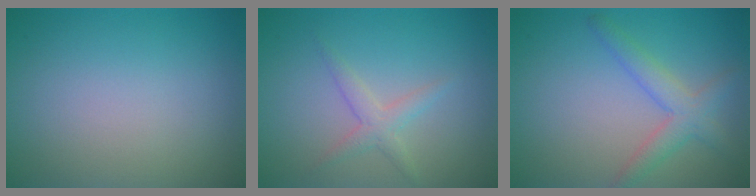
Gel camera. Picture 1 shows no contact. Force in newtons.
{"total": 1.8, "press": 1.8, "slide": 0.1}
{"total": 3.1, "press": 3.1, "slide": 0.2}